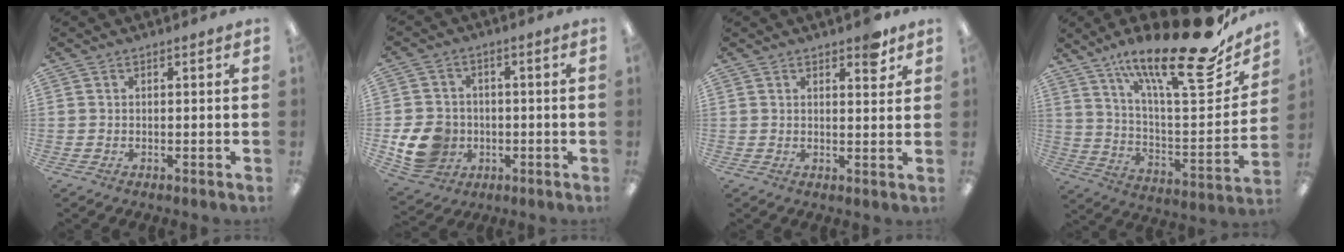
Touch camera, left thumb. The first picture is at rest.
{"total": 10.2, "force": [-2.3, 8.8, 4.5], "torque": [-0.105, 0.013, -0.036]}
{"total": 4.5, "force": [3.2, 1.8, 2.6], "torque": [-0.019, -0.017, 0.048]}
{"total": 25.1, "force": [17.9, 5.7, 16.7], "torque": [-0.253, -0.125, 0.288]}